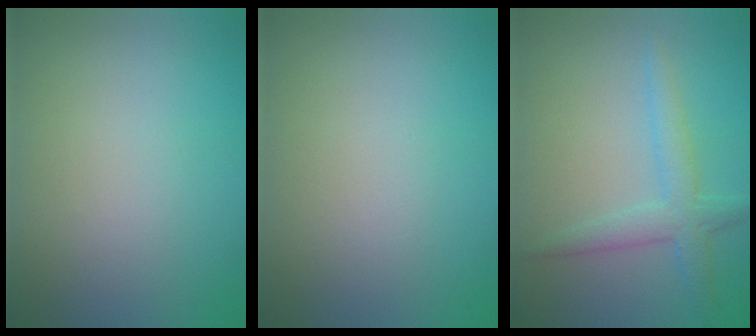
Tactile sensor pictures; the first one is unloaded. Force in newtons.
{"total": 0.0}
{"total": 2.9, "press": 2.9, "slide": 0.1}